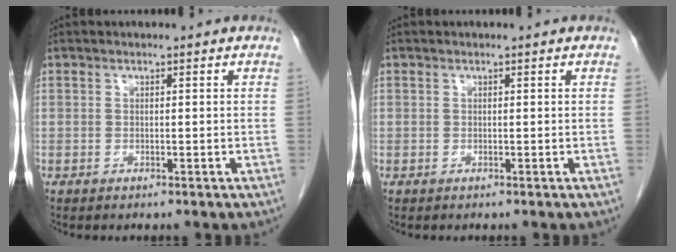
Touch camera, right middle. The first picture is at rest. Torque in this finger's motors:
{"motor_torque": [0.00, 0.00, 0.00, 0.00]}